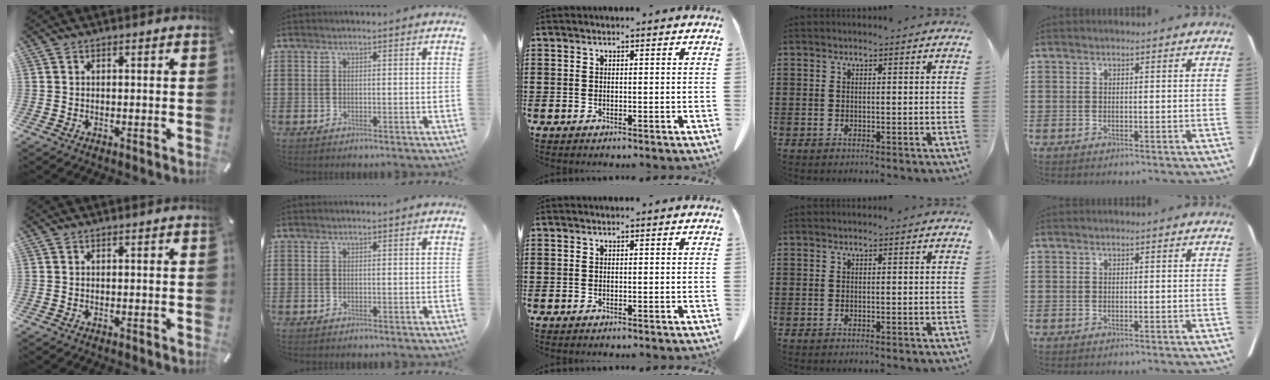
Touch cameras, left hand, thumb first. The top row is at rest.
{}